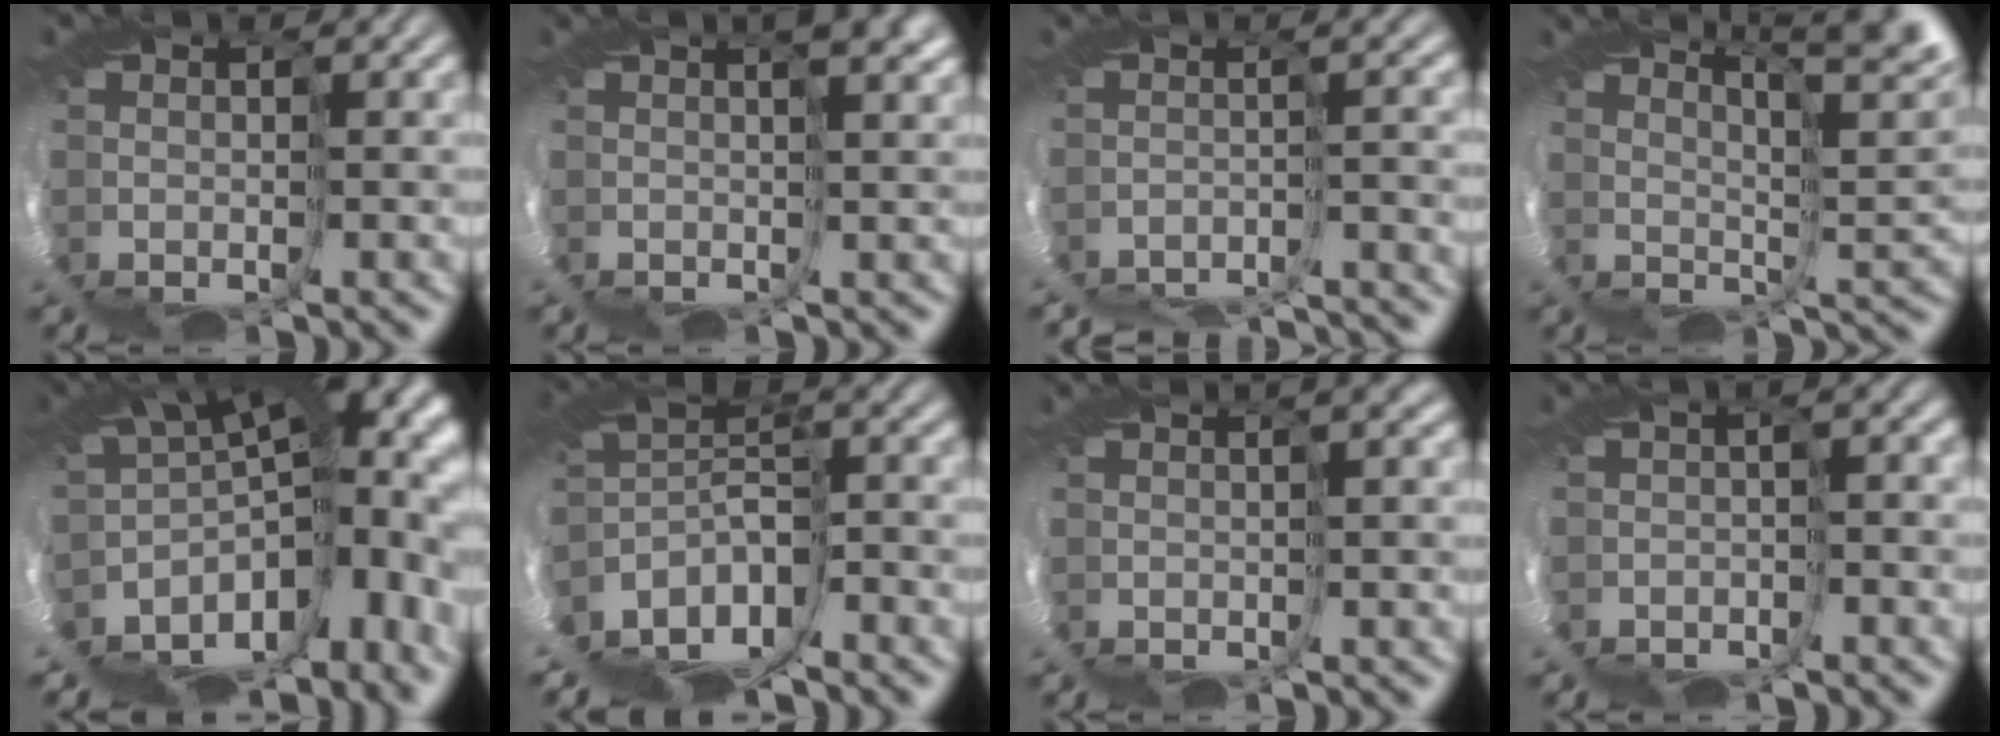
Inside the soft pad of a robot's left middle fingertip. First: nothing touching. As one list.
[{"total": 2.3, "force": [1.1, -1.9, 0.7], "torque": [-0.013, -0.004, 0.028]}, {"total": 9.7, "force": [-9.3, -2.2, -1.9], "torque": [0.024, -0.001, -0.108]}, {"total": 7.7, "force": [6.9, -2.7, 2.3], "torque": [-0.009, 0.023, 0.098]}, {"total": 8.2, "force": [-5.2, 2.8, 5.7], "torque": [-0.086, 0.004, -0.054]}, {"total": 4.5, "force": [-4.0, -1.0, 1.8], "torque": [-0.073, 0.008, -0.070]}, {"total": 3.3, "force": [-0.8, -2.7, -1.7], "torque": [0.026, -0.007, 0.002]}, {"total": 3.0, "force": [-2.1, -1.8, -1.1], "torque": [0.014, -0.010, -0.013]}]